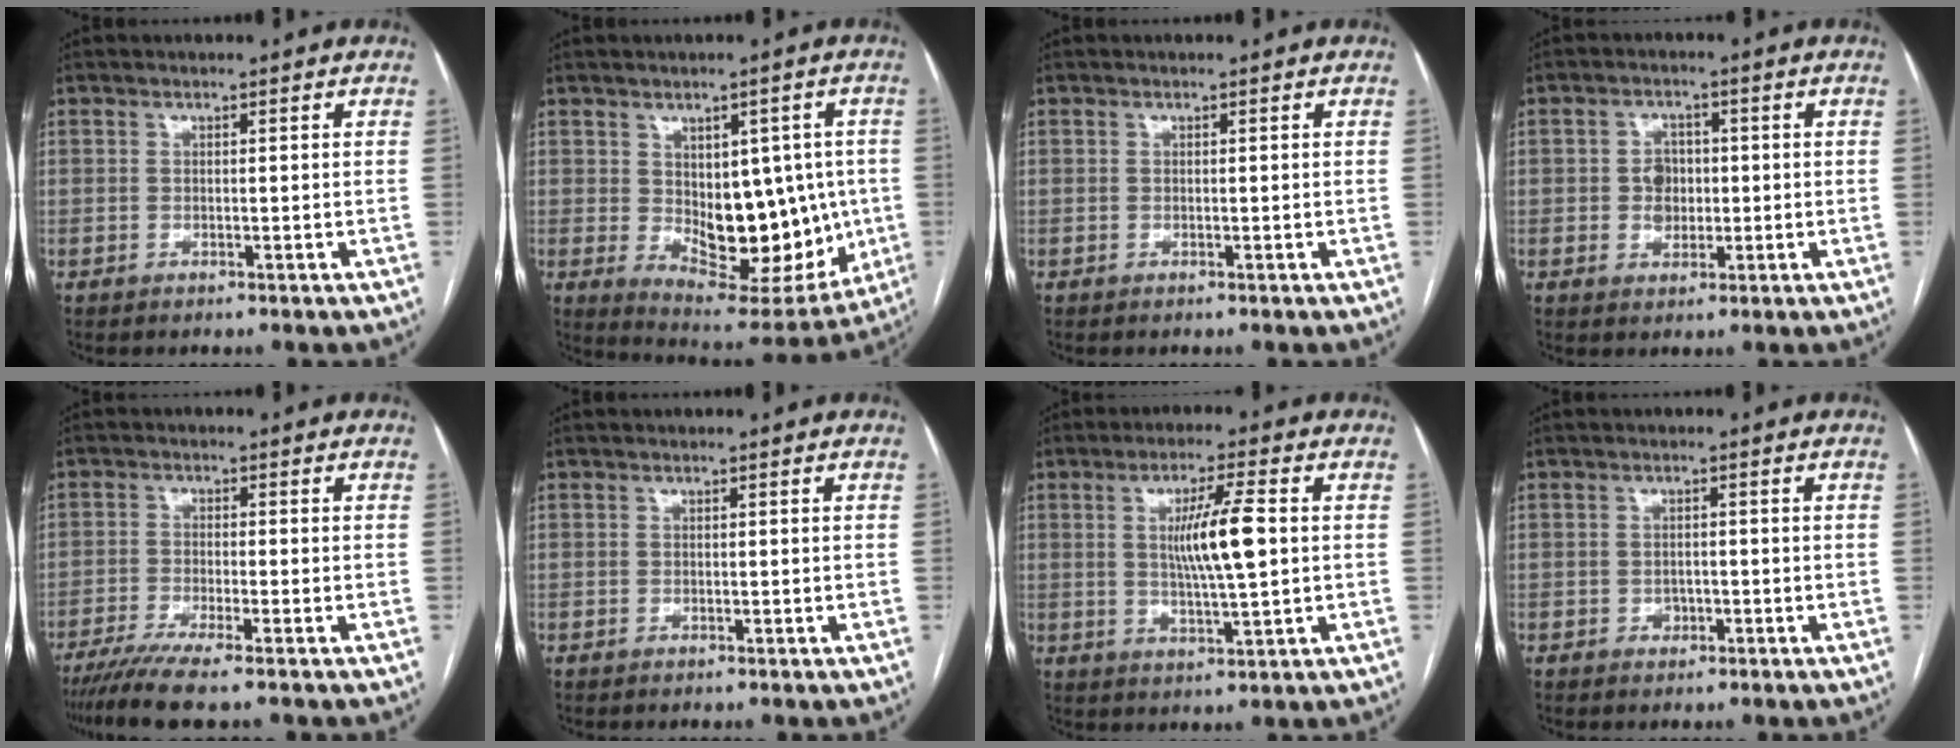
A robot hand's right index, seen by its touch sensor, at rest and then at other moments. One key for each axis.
{"total": 16.2, "fx": -0.8, "fy": 8.4, "fz": 13.9, "tx": -0.190, "ty": -0.001, "tz": 0.016}
{"total": 0.0}
{"total": 3.8, "fx": -0.1, "fy": 3.2, "fz": 2.1, "tx": -0.030, "ty": 0.009, "tz": 0.002}
{"total": 7.1, "fx": -5.6, "fy": -0.5, "fz": 4.4, "tx": -0.068, "ty": -0.016, "tz": -0.094}
{"total": 0.0}
{"total": 8.4, "fx": 1.0, "fy": 0.3, "fz": 8.3, "tx": -0.150, "ty": -0.004, "tz": 0.018}
{"total": 1.4, "fx": -0.5, "fy": 1.1, "fz": 0.6, "tx": -0.008, "ty": 0.004, "tz": -0.005}